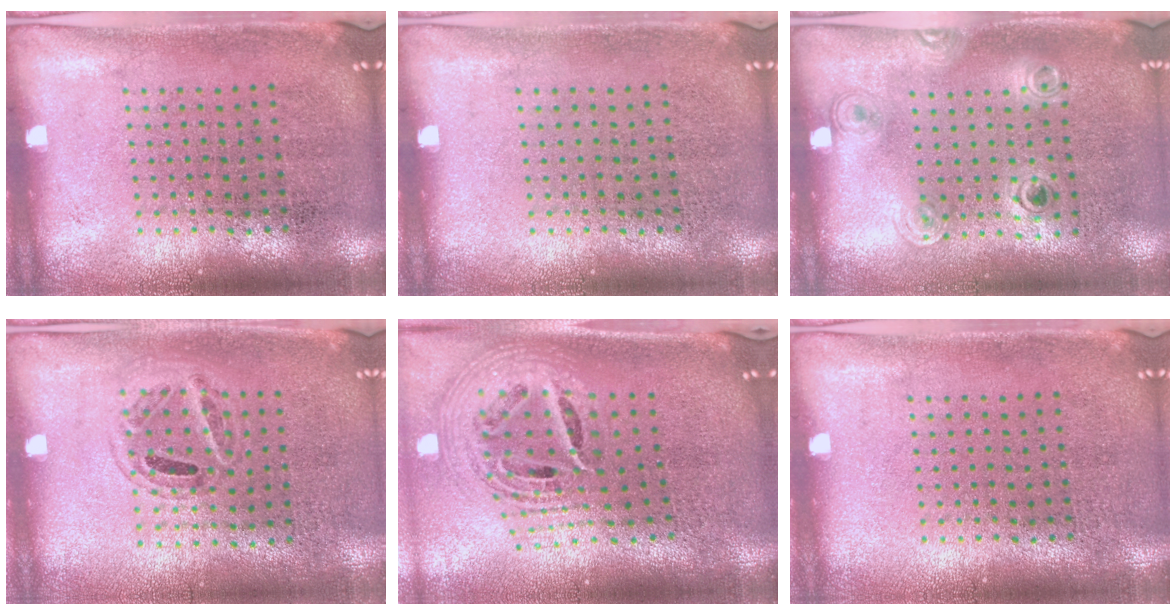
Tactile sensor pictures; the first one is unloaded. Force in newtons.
{"total": 0.0}
{"total": 1.1, "press": 0.9, "slide": 0.6}
{"total": 0.9, "press": 0.8, "slide": 0.4}
{"total": 2.6, "press": 1.9, "slide": 1.8}
{"total": 0.0}